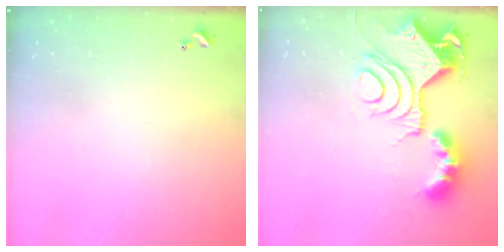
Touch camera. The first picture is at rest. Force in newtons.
{"total": 15.5, "press": 15.4, "slide": 1.8}